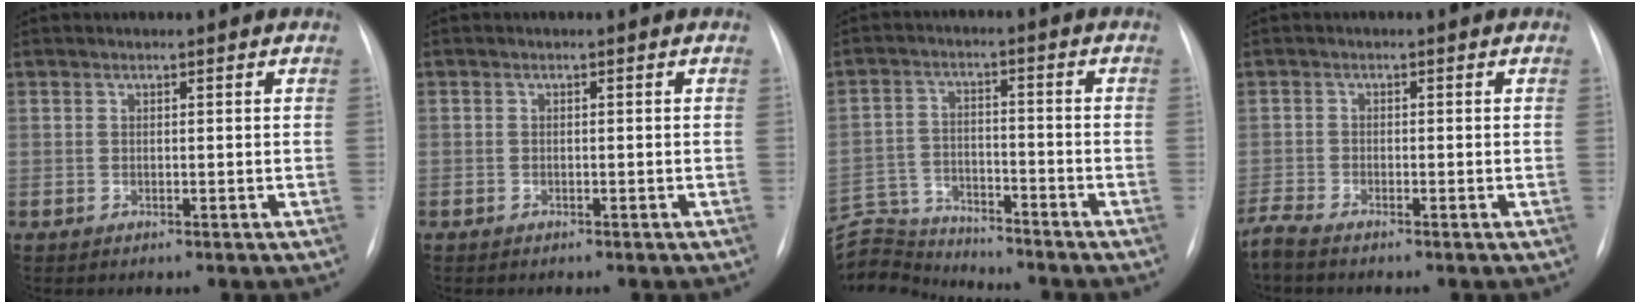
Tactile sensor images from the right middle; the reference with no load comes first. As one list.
[{"total": 0.5, "force": [-0.4, 0.4, 0.0], "torque": [-0.006, 0.004, -0.008]}, {"total": 10.3, "force": [-10.3, 0.4, 0.3], "torque": [-0.013, 0.011, -0.187]}, {"total": 2.6, "force": [-2.5, -0.1, 0.9], "torque": [-0.028, -0.012, -0.053]}]